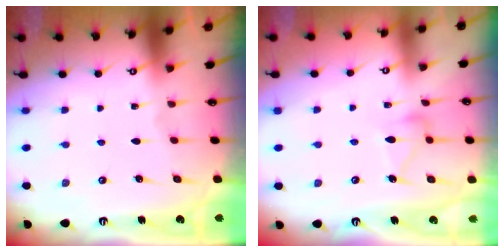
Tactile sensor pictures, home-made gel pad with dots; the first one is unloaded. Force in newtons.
{"total": 9.0, "press": 9.0, "slide": 0.5}